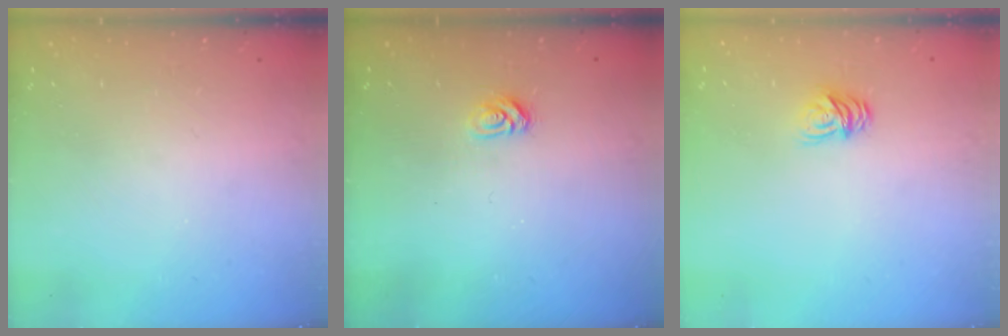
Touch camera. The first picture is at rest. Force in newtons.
{"total": 4.4, "press": 4.3, "slide": 0.5}
{"total": 6.3, "press": 6.2, "slide": 0.6}